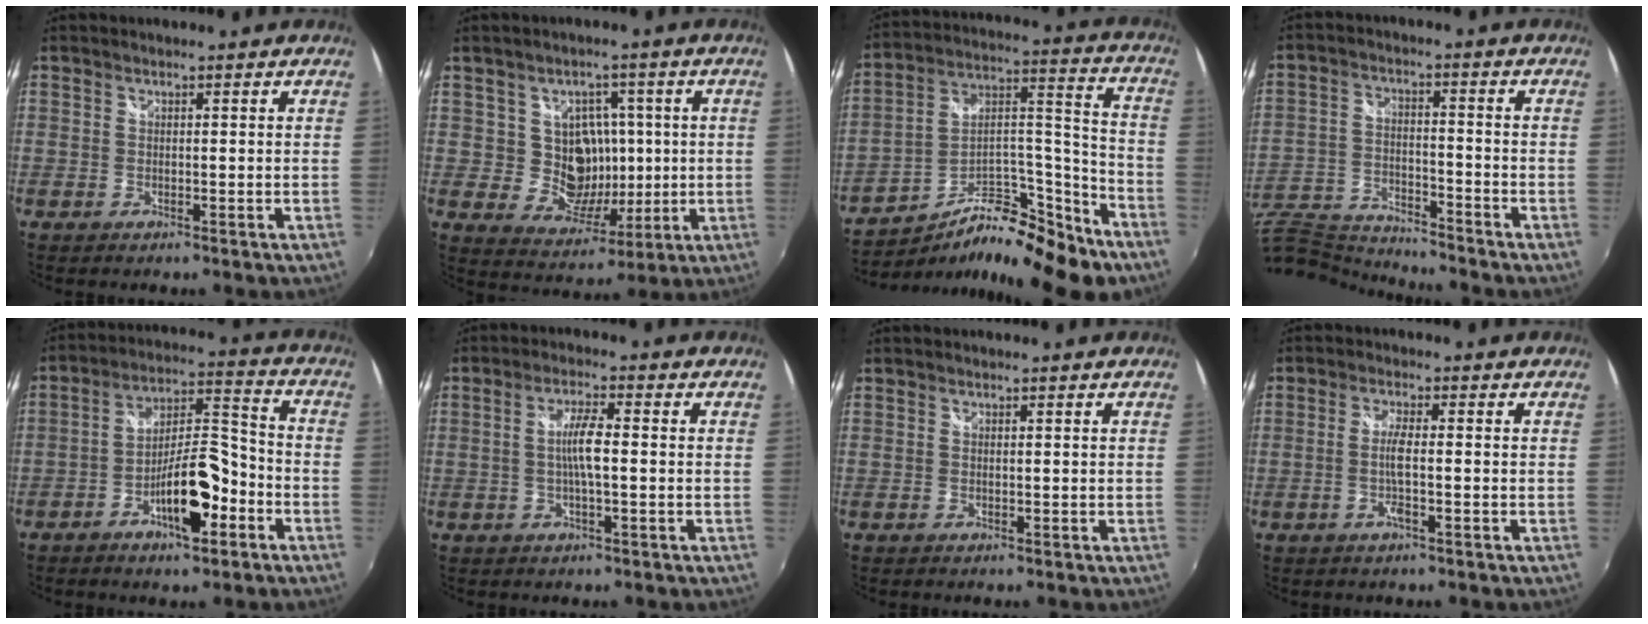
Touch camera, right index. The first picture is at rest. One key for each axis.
{"total": 9.0, "fx": 0.9, "fy": 8.4, "fz": 3.1, "tx": -0.060, "ty": 0.005, "tz": 0.027}
{"total": 22.4, "fx": -14.4, "fy": 8.6, "fz": 14.8, "tx": -0.245, "ty": 0.015, "tz": -0.223}
{"total": 15.0, "fx": -13.7, "fy": 3.7, "fz": 4.7, "tx": -0.126, "ty": -0.016, "tz": -0.249}
{"total": 12.0, "fx": -5.8, "fy": 4.1, "fz": 9.6, "tx": -0.169, "ty": 0.018, "tz": -0.089}
{"total": 4.9, "fx": -0.4, "fy": 0.6, "fz": 4.8, "tx": -0.089, "ty": 0.003, "tz": -0.005}
{"total": 0.0}
{"total": 3.4, "fx": -1.1, "fy": 0.0, "fz": 3.2, "tx": -0.062, "ty": -0.004, "tz": -0.021}